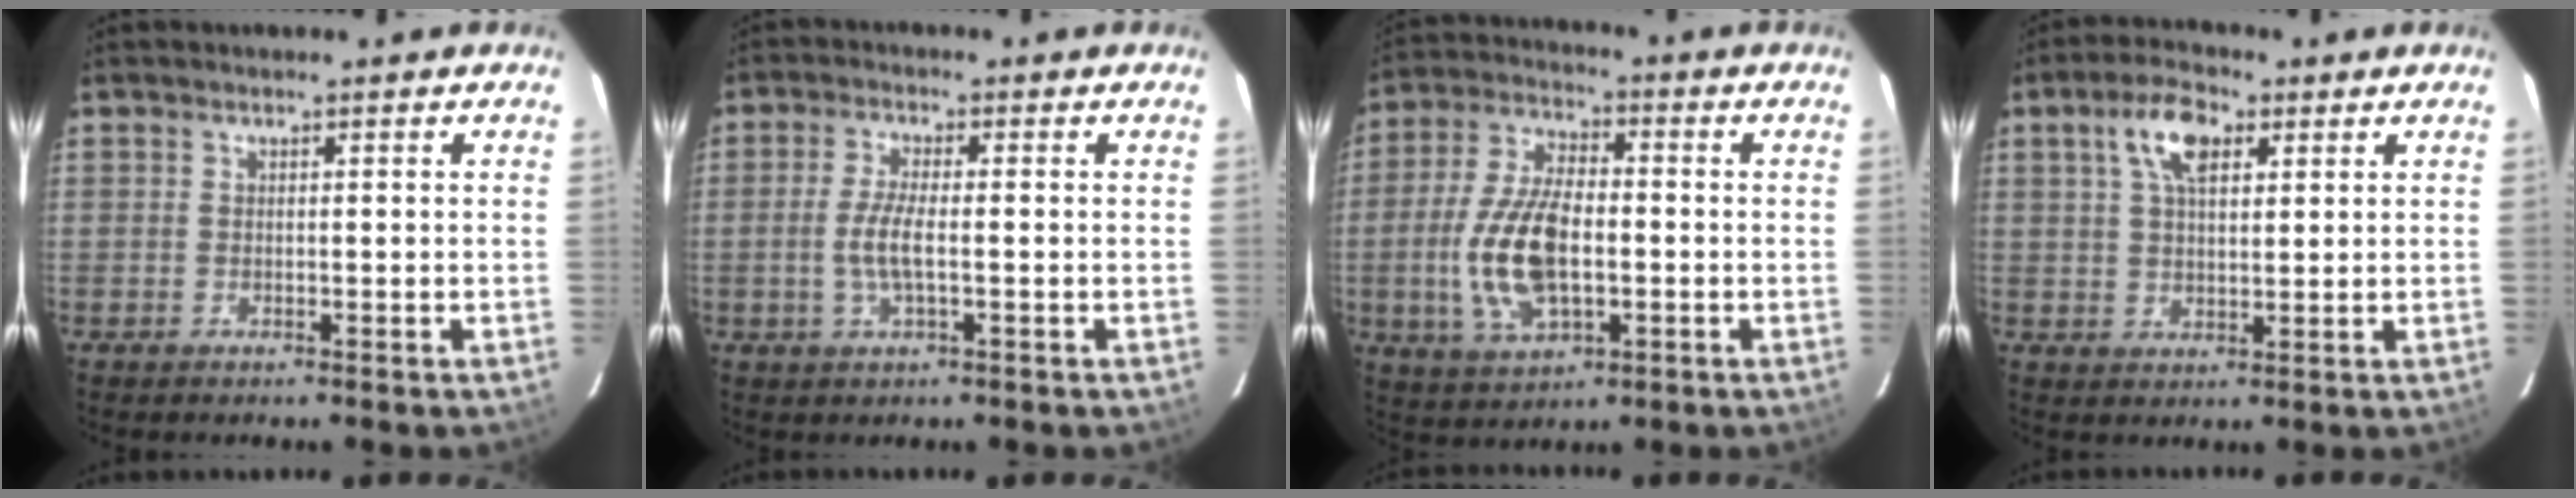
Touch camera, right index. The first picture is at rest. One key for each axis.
{"total": 5.0, "fx": -0.9, "fy": 1.2, "fz": 4.7, "tx": -0.096, "ty": -0.004, "tz": -0.016}
{"total": 14.3, "fx": -2.3, "fy": 7.0, "fz": 12.2, "tx": -0.256, "ty": 0.000, "tz": -0.038}
{"total": 7.0, "fx": 3.1, "fy": 3.2, "fz": 5.3, "tx": -0.098, "ty": 0.016, "tz": 0.056}